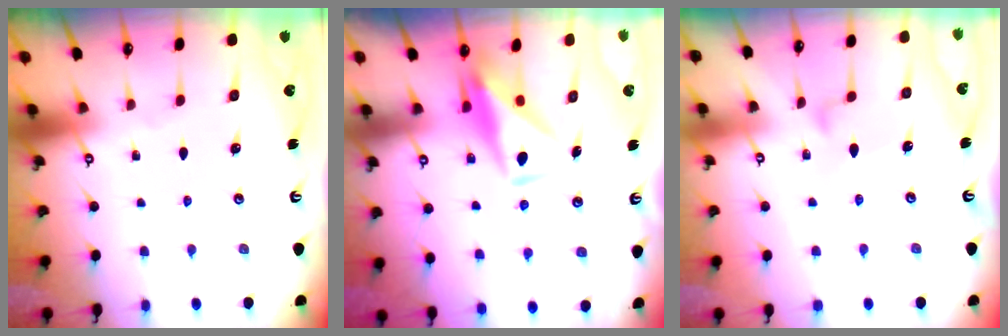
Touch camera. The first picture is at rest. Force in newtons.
{"total": 9.5, "press": 9.4, "slide": 0.7}
{"total": 6.0, "press": 6.0, "slide": 0.3}